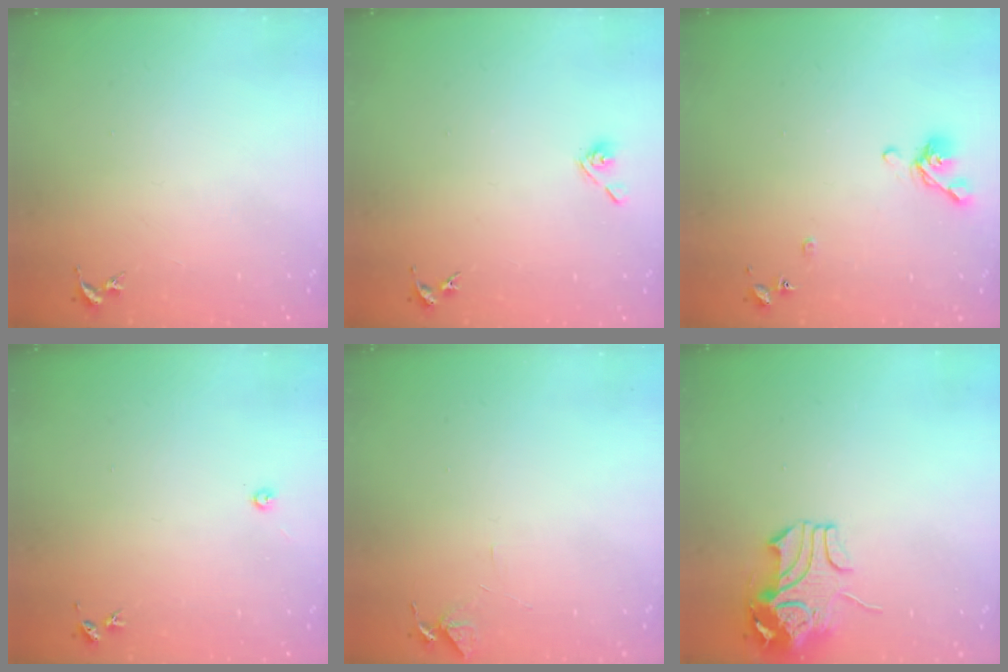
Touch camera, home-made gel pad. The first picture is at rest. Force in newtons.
{"total": 5.3, "press": 4.9, "slide": 2.0}
{"total": 8.6, "press": 8.4, "slide": 1.4}
{"total": 3.0, "press": 3.0, "slide": 0.4}
{"total": 6.0, "press": 5.9, "slide": 0.6}
{"total": 9.7, "press": 9.6, "slide": 1.7}